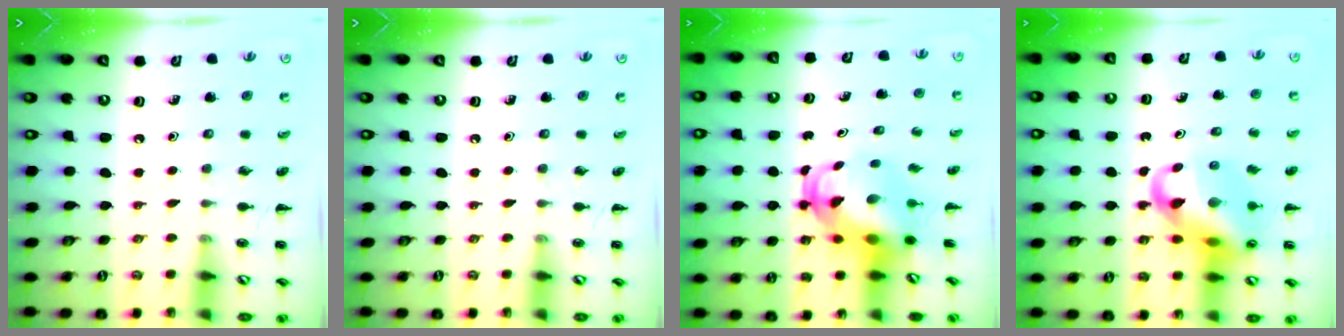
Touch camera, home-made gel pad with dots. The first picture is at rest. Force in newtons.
{"total": 0.0}
{"total": 6.8, "press": 6.6, "slide": 1.4}
{"total": 15.3, "press": 15.0, "slide": 3.0}